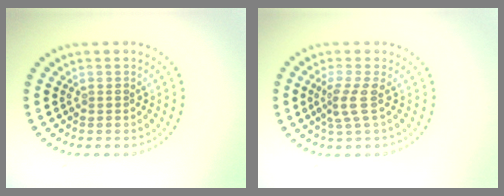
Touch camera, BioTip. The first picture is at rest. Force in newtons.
{"total": 2.3, "press": 1.6, "slide": 1.6}